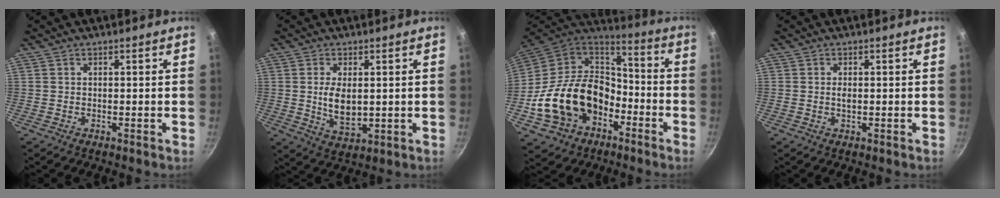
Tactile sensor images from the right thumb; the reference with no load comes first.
{"total": 7.1, "force": [0.6, 3.6, 6.0], "torque": [-0.105, -0.013, 0.021]}
{"total": 22.6, "force": [-7.3, 16.4, 13.6], "torque": [-0.220, 0.055, -0.117]}
{"total": 1.1, "force": [0.1, 0.5, 0.9], "torque": [-0.017, 0.000, 0.001]}